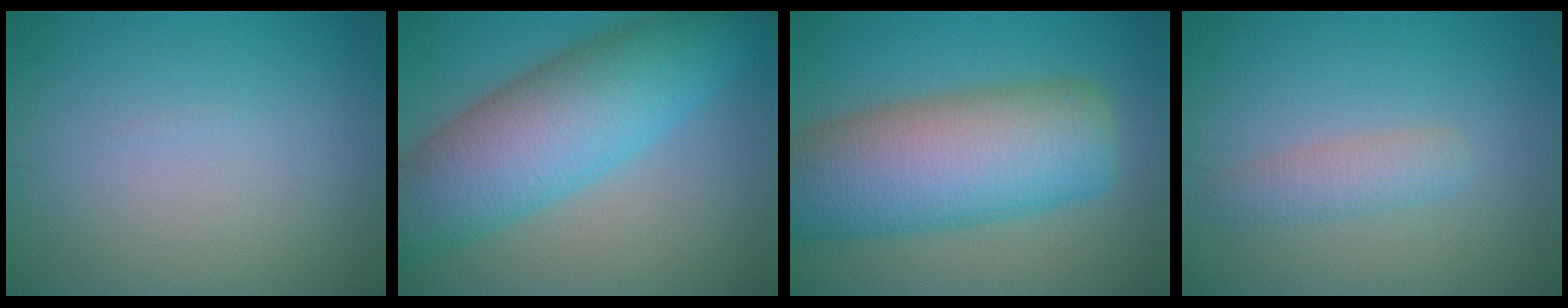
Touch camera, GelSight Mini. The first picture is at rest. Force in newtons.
{"total": 10.3, "press": 10.3, "slide": 0.2}
{"total": 12.1, "press": 12.1, "slide": 0.4}
{"total": 2.2, "press": 2.2, "slide": 0.1}